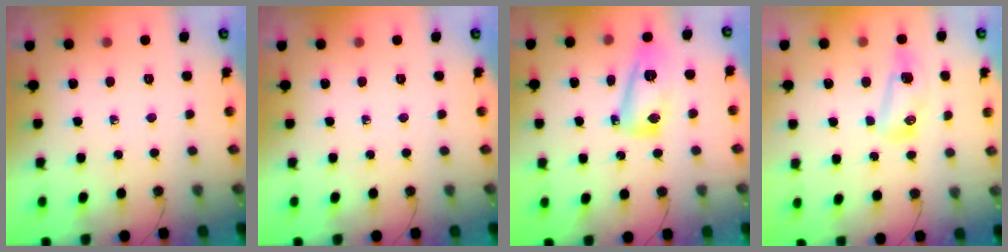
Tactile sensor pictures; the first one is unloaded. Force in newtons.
{"total": 0.0}
{"total": 12.9, "press": 12.8, "slide": 1.2}
{"total": 13.2, "press": 10.3, "slide": 8.3}